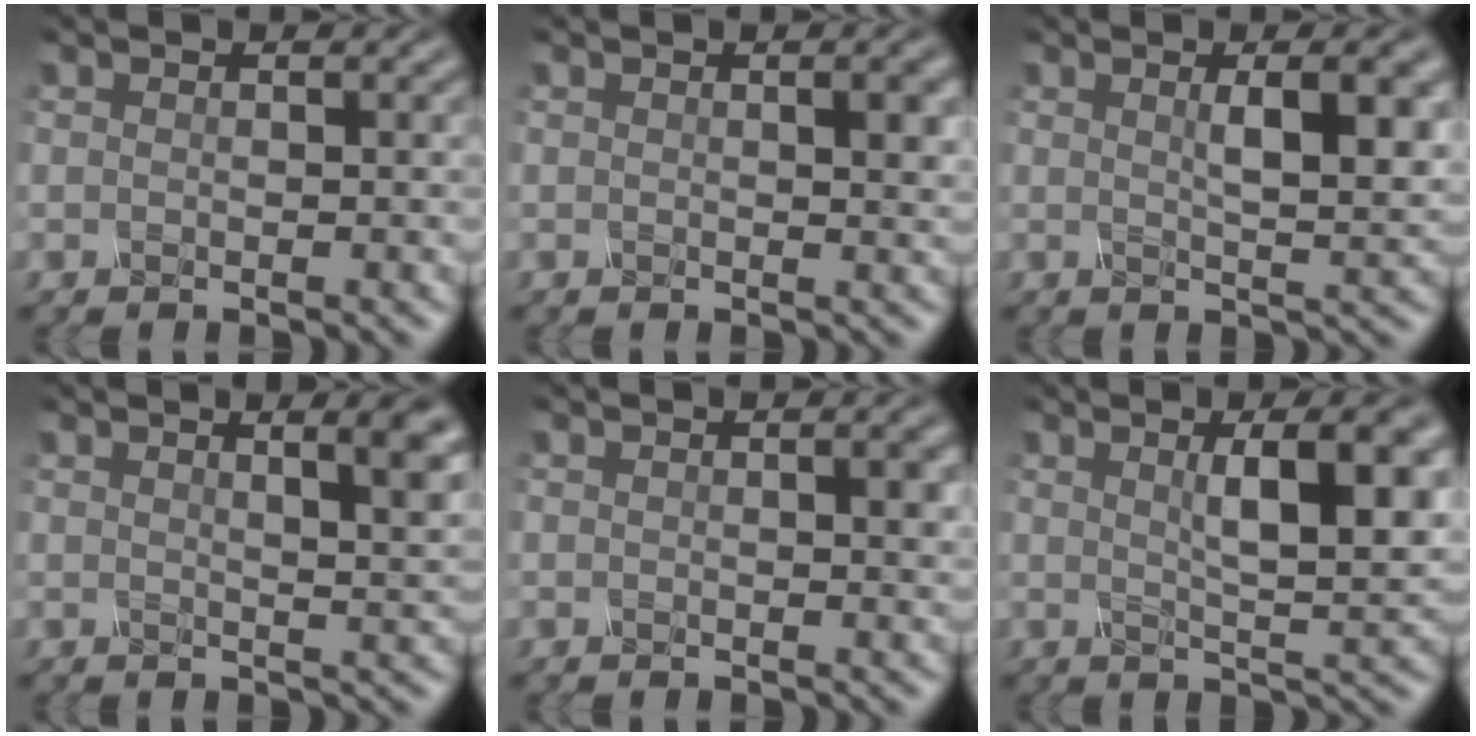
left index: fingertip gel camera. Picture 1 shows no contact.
{"total": 2.2, "force": [0.3, 0.5, 2.1], "torque": [-0.019, 0.011, 0.010]}
{"total": 4.8, "force": [1.0, 0.9, 4.6], "torque": [-0.057, 0.010, 0.027]}
{"total": 6.6, "force": [2.9, 2.3, 5.4], "torque": [-0.021, 0.045, 0.022]}
{"total": 1.7, "force": [0.1, 0.3, 1.7], "torque": [-0.017, 0.010, 0.008]}
{"total": 7.0, "force": [1.7, 1.3, 6.6], "torque": [-0.076, 0.015, 0.039]}